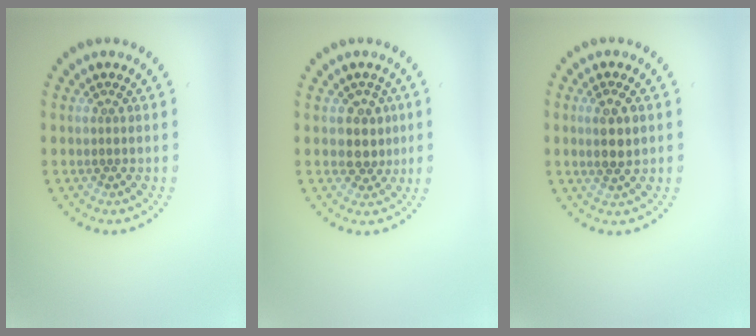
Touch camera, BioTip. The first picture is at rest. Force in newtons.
{"total": 2.5, "press": 2.3, "slide": 1.1}
{"total": 2.4, "press": 2.3, "slide": 0.6}